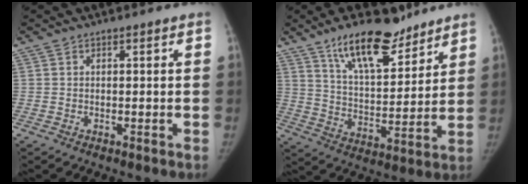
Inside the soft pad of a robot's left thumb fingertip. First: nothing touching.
{"total": 15.6, "force": [11.0, 6.1, 9.2], "torque": [-0.120, -0.064, 0.193]}